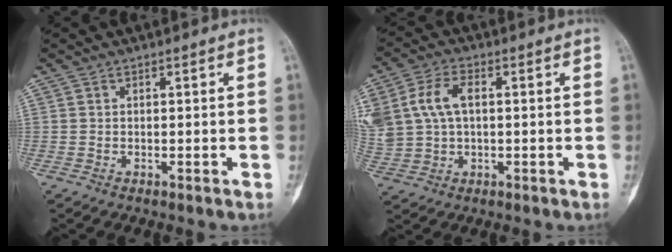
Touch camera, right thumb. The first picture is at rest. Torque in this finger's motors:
{"motor_torque": [1.44, 1.53, 1.40, 0.19, 0.07]}